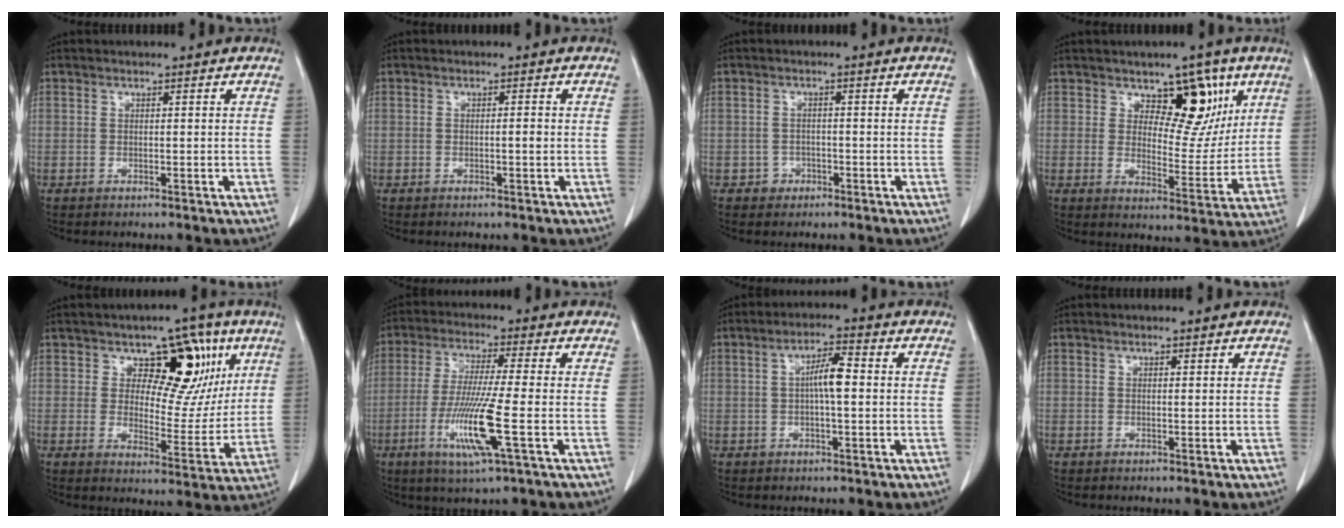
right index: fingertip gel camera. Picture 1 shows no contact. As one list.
[{"total": 0.9, "force": [-0.1, 0.1, 0.9], "torque": [-0.016, 0.002, 0.001]}, {"total": 1.9, "force": [-0.9, 1.6, 0.2], "torque": [0.003, 0.009, -0.013]}, {"total": 9.3, "force": [4.8, 4.9, 6.3], "torque": [-0.072, 0.002, 0.076]}, {"total": 12.1, "force": [5.5, 6.9, 8.3], "torque": [-0.090, 0.015, 0.084]}, {"total": 10.7, "force": [-3.4, -0.5, 10.2], "torque": [-0.212, -0.023, -0.066]}, {"total": 4.8, "force": [0.2, 0.7, 4.7], "torque": [-0.086, 0.011, 0.001]}, {"total": 0.0}]